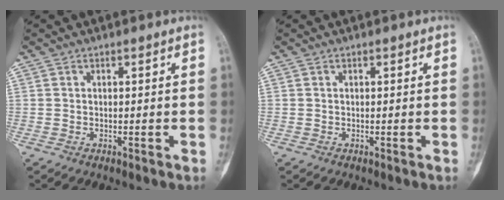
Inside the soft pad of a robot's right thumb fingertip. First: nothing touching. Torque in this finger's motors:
{"motor_torque": [-0.10, 0.10, 0.00, 0.00, 0.00]}